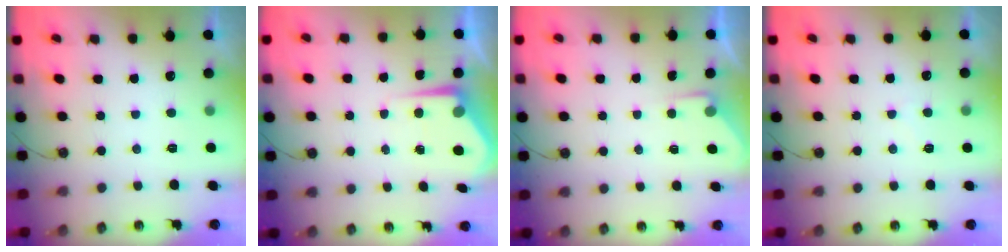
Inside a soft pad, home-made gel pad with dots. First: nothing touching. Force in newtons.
{"total": 5.4, "press": 5.4, "slide": 0.3}
{"total": 3.5, "press": 3.5, "slide": 0.4}
{"total": 3.9, "press": 3.8, "slide": 0.5}